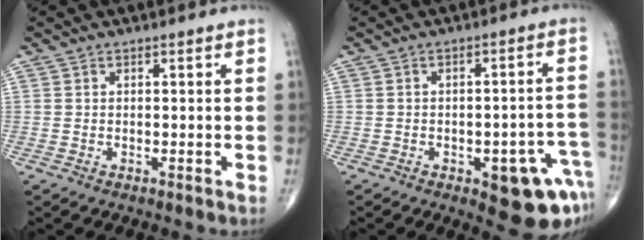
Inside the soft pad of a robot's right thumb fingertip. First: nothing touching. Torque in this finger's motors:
{"motor_torque": [2.01, 1.17, 0.88, -1.02, 0.27]}